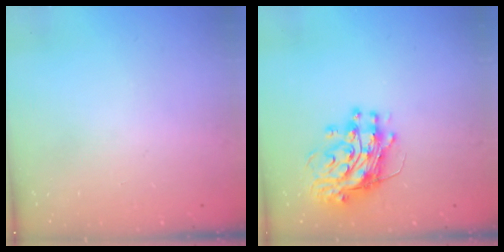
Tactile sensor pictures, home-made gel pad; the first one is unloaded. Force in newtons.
{"total": 13.1, "press": 13.1, "slide": 1.3}